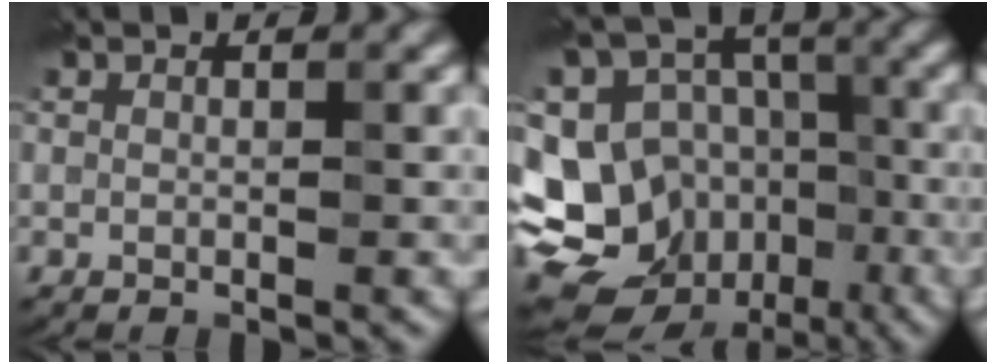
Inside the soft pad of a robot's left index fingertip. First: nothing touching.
{"total": 18.0, "force": [-5.0, 15.7, 7.1], "torque": [-0.172, -0.009, -0.080]}